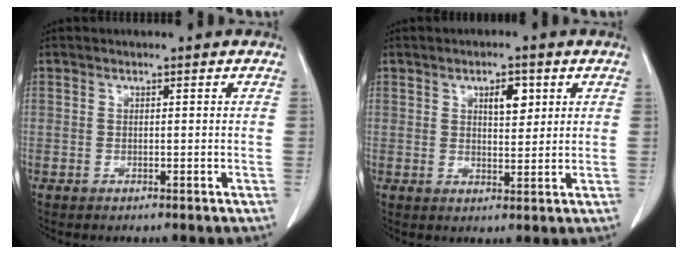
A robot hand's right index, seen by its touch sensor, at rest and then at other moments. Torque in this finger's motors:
{"motor_torque": [0.30, 0.27, 0.03, 0.02]}